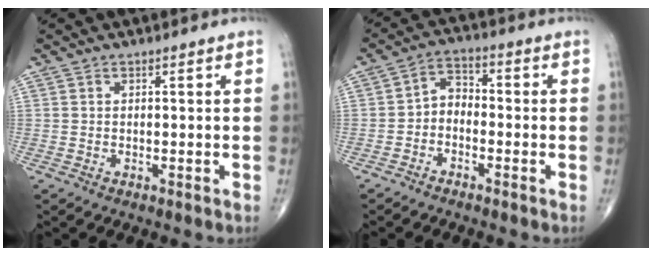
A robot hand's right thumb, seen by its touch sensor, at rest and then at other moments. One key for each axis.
{"total": 4.5, "fx": -1.8, "fy": 3.1, "fz": 2.7, "tx": -0.029, "ty": 0.030, "tz": -0.048}